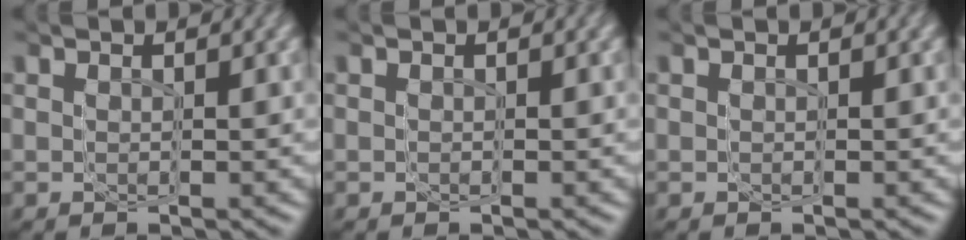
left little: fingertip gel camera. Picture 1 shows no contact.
{"total": 0.0}
{"total": 0.0}